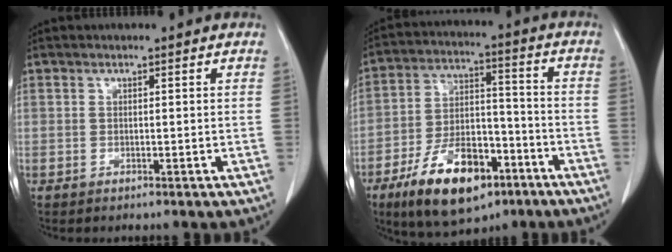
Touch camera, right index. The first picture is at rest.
{"total": 15.9, "force": [-9.0, 7.2, 10.9], "torque": [-0.194, 0.006, -0.147]}